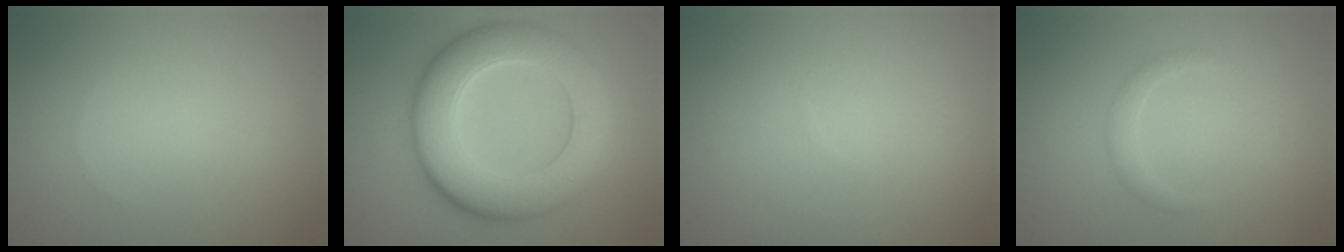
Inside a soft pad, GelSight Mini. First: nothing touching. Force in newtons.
{"total": 9.1, "press": 9.1, "slide": 0.5}
{"total": 0.0}
{"total": 1.1, "press": 1.1, "slide": 0.0}